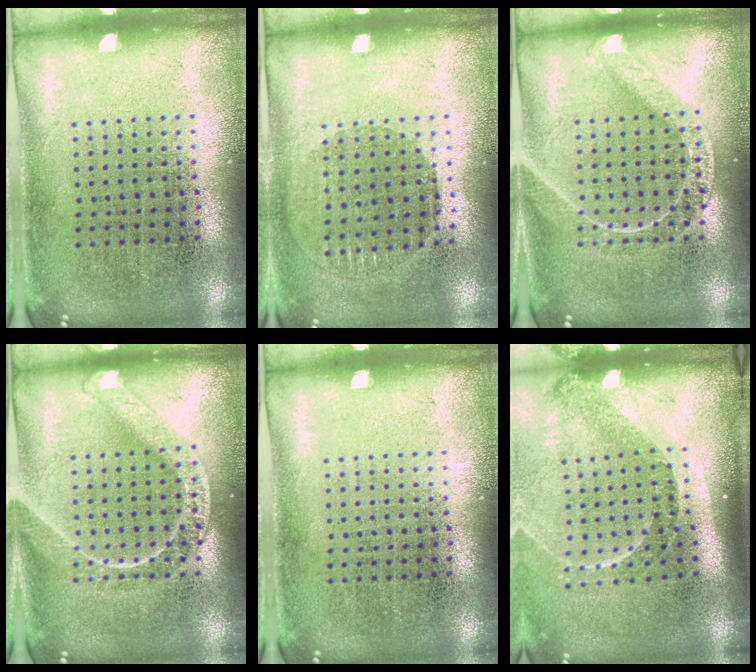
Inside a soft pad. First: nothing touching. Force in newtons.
{"total": 1.0, "press": 0.9, "slide": 0.4}
{"total": 2.2, "press": 2.2, "slide": 0.3}
{"total": 2.8, "press": 2.8, "slide": 0.4}
{"total": 0.0}
{"total": 1.6, "press": 1.3, "slide": 0.9}